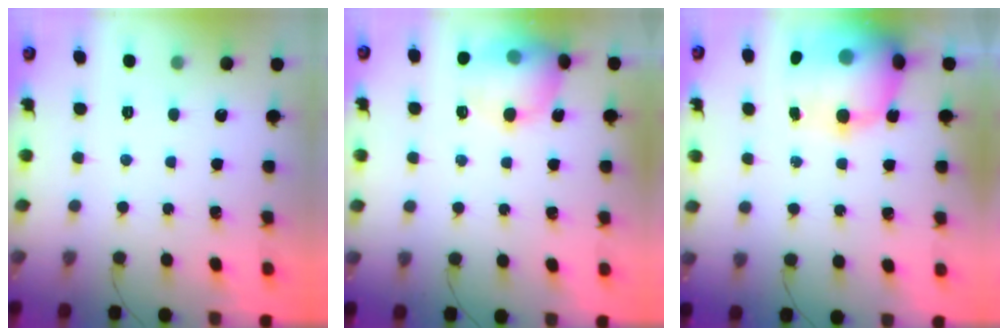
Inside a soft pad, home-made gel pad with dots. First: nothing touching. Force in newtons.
{"total": 13.6, "press": 13.4, "slide": 2.3}
{"total": 20.7, "press": 20.1, "slide": 5.1}